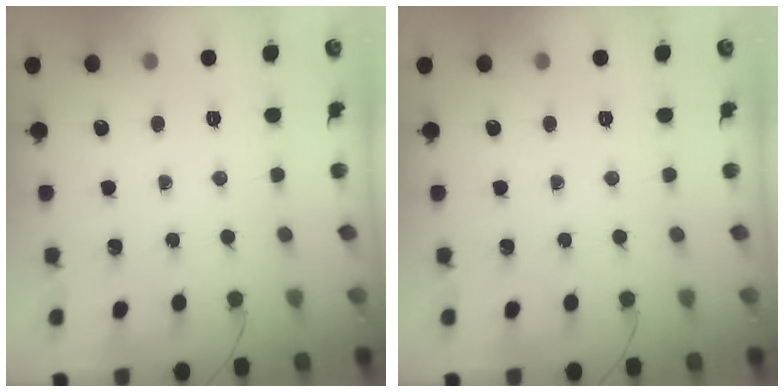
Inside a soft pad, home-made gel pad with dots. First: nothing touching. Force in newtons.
{"total": 0.0}